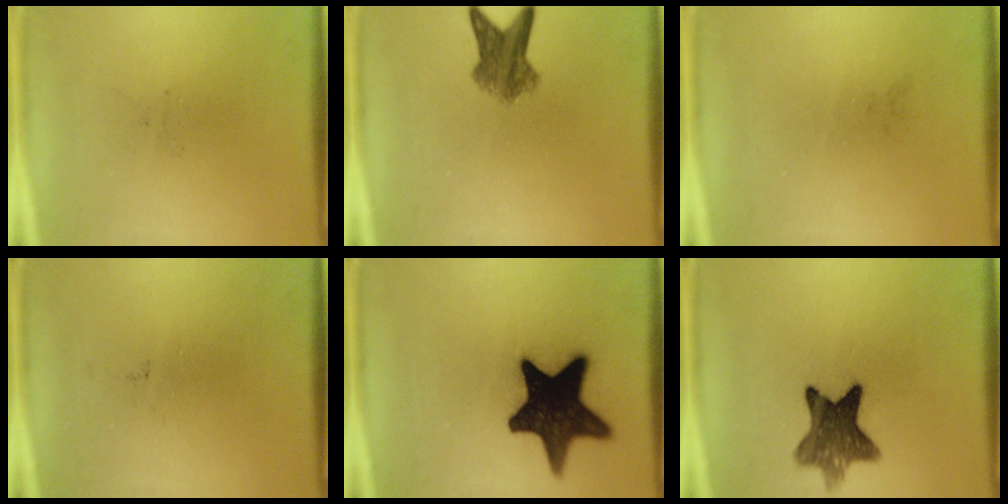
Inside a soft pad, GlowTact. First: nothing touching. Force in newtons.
{"total": 5.4}
{"total": 0.0}
{"total": 0.0}
{"total": 18.4}
{"total": 9.6}